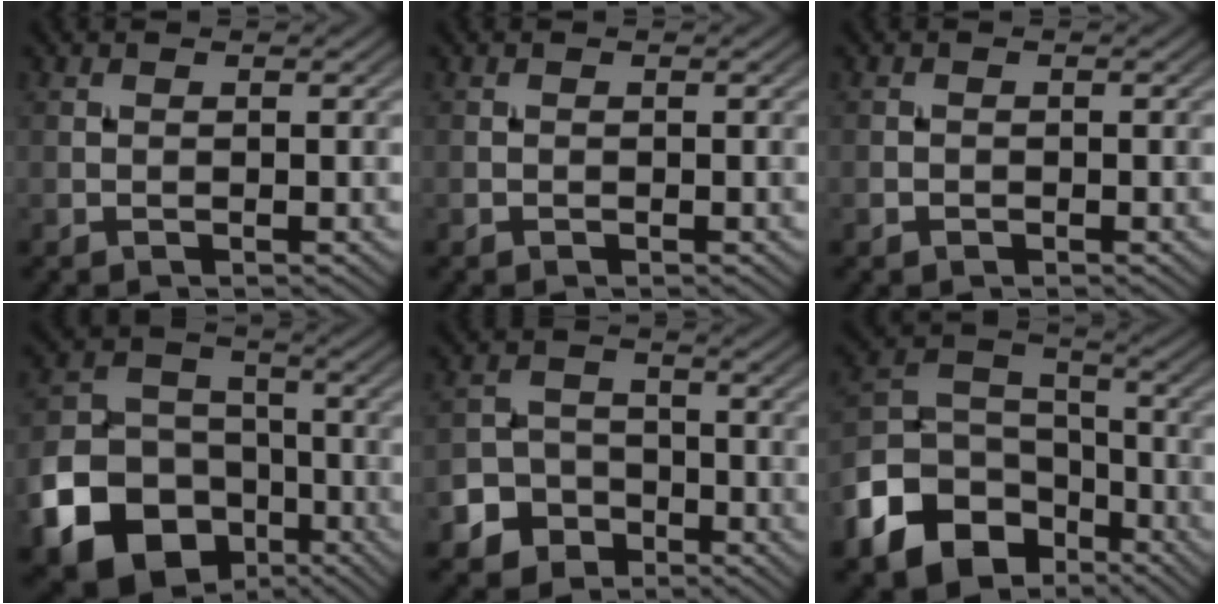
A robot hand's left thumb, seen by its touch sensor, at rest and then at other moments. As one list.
[{"total": 0.0}, {"total": 0.7, "force": [-0.4, 0.5, 0.2], "torque": [-0.002, -0.003, -0.008]}, {"total": 17.4, "force": [-8.5, 13.3, 7.5], "torque": [-0.191, -0.057, -0.163]}, {"total": 5.4, "force": [-3.2, 4.1, 1.6], "torque": [-0.028, -0.003, -0.074]}, {"total": 13.5, "force": [-7.5, 9.1, 6.5], "torque": [-0.179, -0.029, -0.148]}]